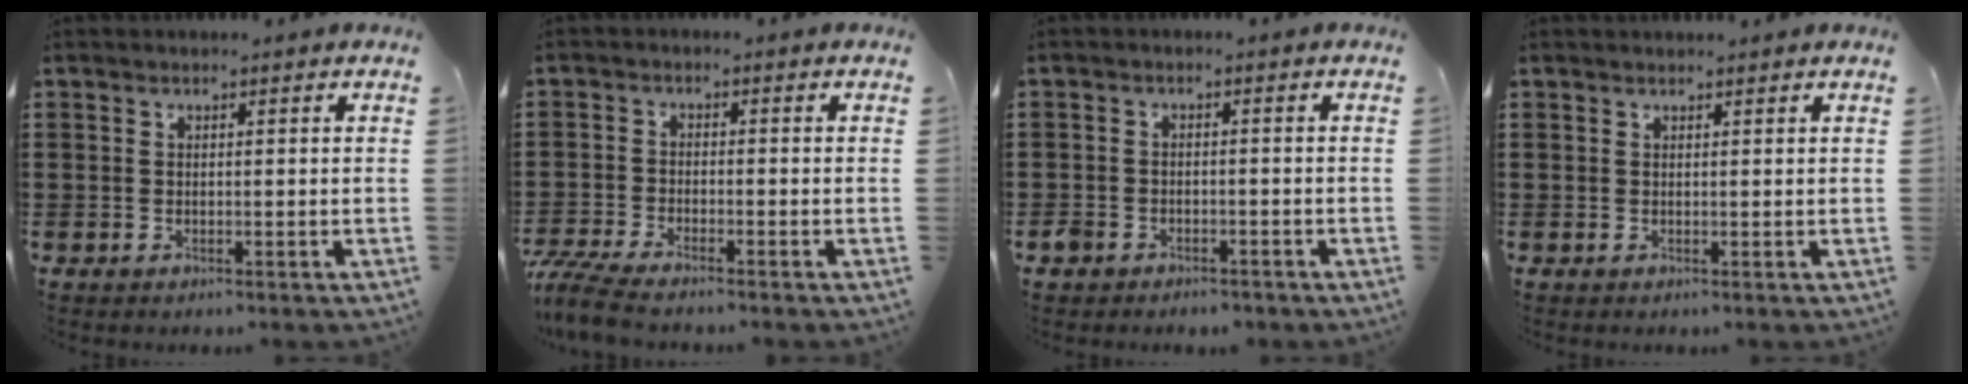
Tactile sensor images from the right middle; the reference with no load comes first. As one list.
[{"total": 4.5, "force": [-4.2, 0.3, 1.7], "torque": [-0.056, -0.016, -0.089]}, {"total": 2.3, "force": [-2.0, 1.1, 0.2], "torque": [-0.009, 0.003, -0.045]}, {"total": 0.7, "force": [0.6, -0.1, 0.1], "torque": [-0.002, 0.000, 0.012]}]